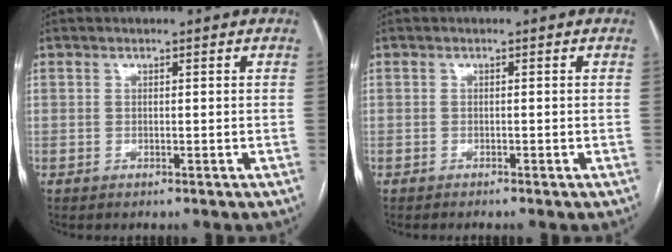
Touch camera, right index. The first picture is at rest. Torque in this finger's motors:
{"motor_torque": [-0.07, -0.20, -0.02, 0.01]}